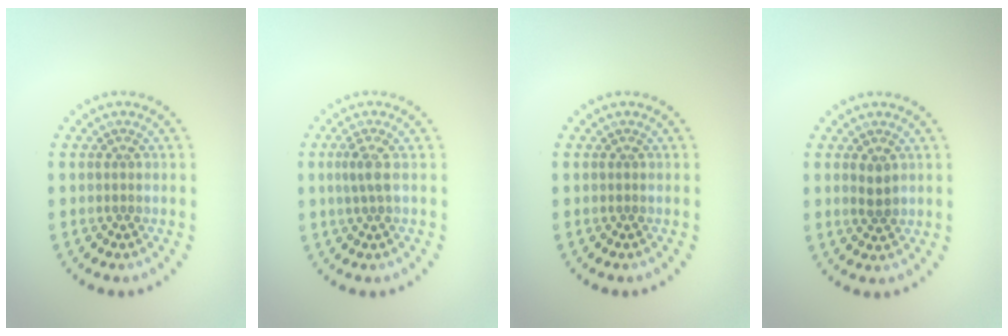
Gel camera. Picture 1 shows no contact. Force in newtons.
{"total": 1.4, "press": 1.2, "slide": 0.7}
{"total": 0.0}
{"total": 1.5, "press": 1.5, "slide": 0.3}